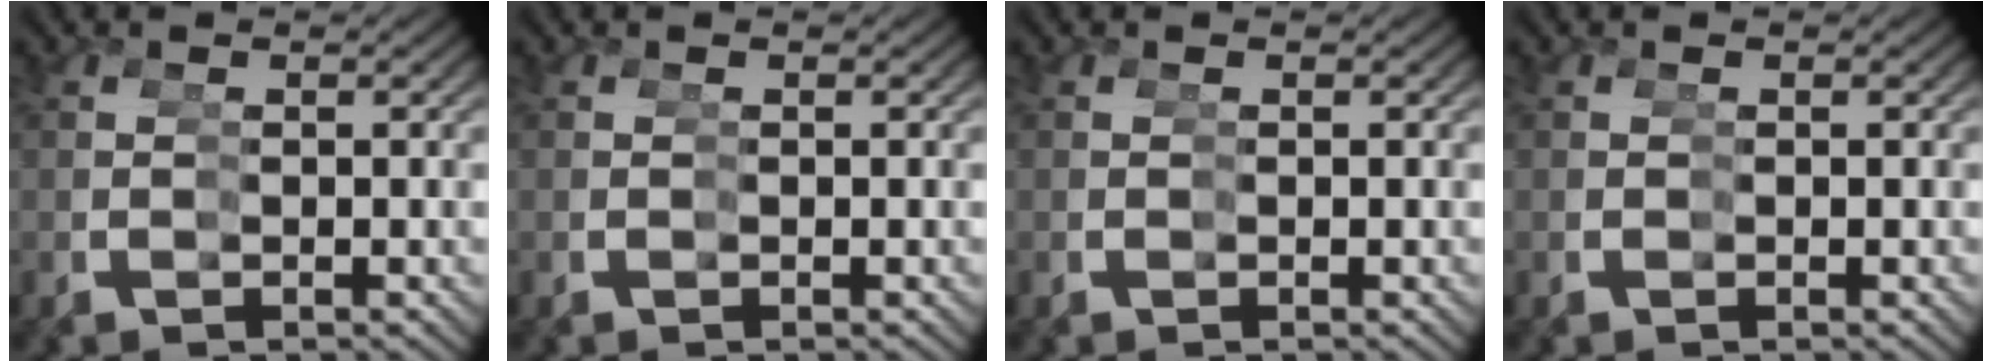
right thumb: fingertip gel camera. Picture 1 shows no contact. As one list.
[{"total": 0.0}, {"total": 0.0}, {"total": 0.0}]